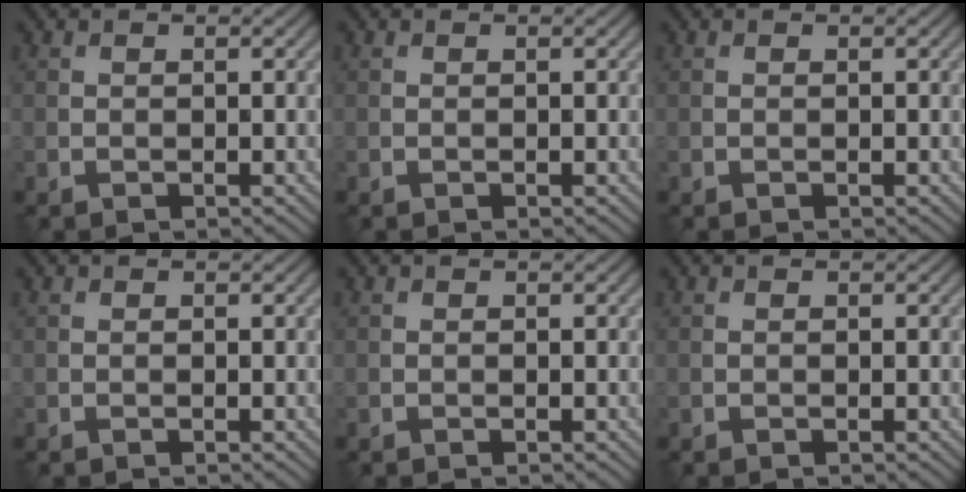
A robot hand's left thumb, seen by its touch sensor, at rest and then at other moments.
{"total": 0.0}
{"total": 0.0}
{"total": 0.0}
{"total": 0.0}
{"total": 0.0}